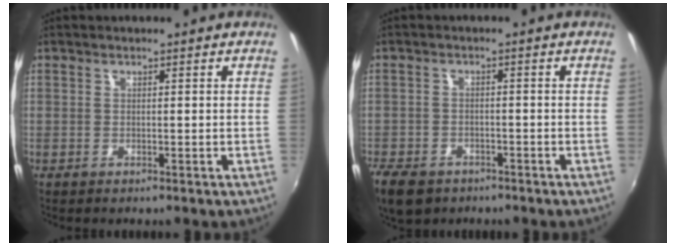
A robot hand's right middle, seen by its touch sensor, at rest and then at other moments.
{"total": 9.1, "force": [-6.0, 5.4, 4.0], "torque": [-0.113, -0.017, -0.106]}